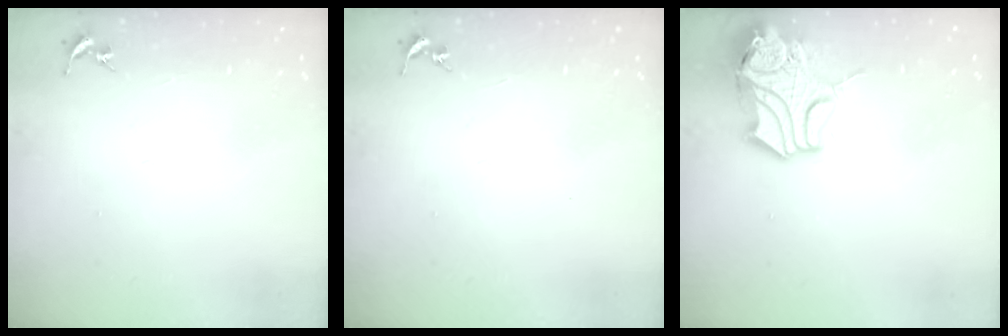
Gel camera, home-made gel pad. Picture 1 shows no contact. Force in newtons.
{"total": 0.0}
{"total": 13.4, "press": 13.3, "slide": 2.0}